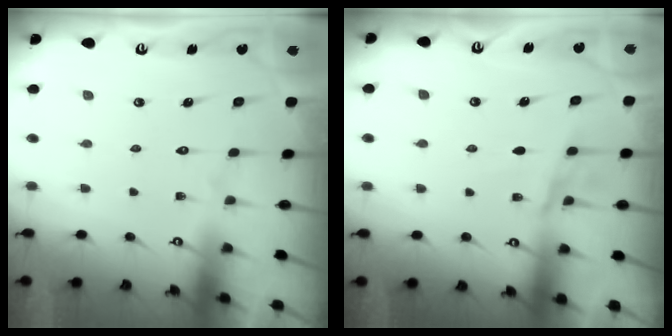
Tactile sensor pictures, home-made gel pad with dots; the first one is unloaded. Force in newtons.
{"total": 5.9, "press": 5.9, "slide": 0.2}